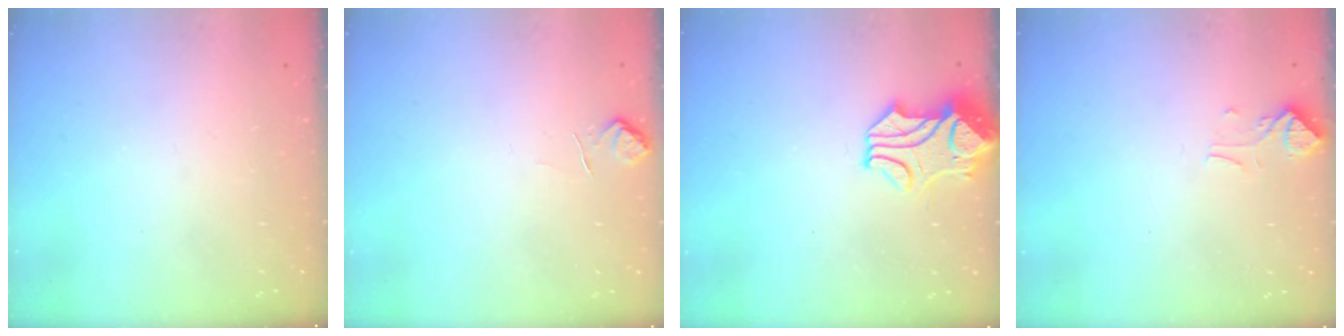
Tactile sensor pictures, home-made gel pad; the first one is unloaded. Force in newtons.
{"total": 1.7, "press": 1.3, "slide": 1.0}
{"total": 2.0, "press": 1.6, "slide": 1.1}
{"total": 2.6, "press": 2.5, "slide": 0.6}